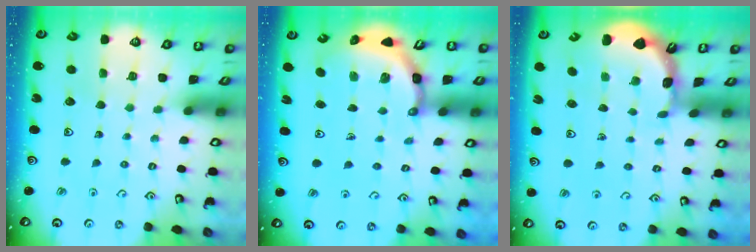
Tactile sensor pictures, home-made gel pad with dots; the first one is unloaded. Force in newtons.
{"total": 4.3, "press": 3.9, "slide": 2.0}
{"total": 1.7, "press": 1.7, "slide": 0.1}